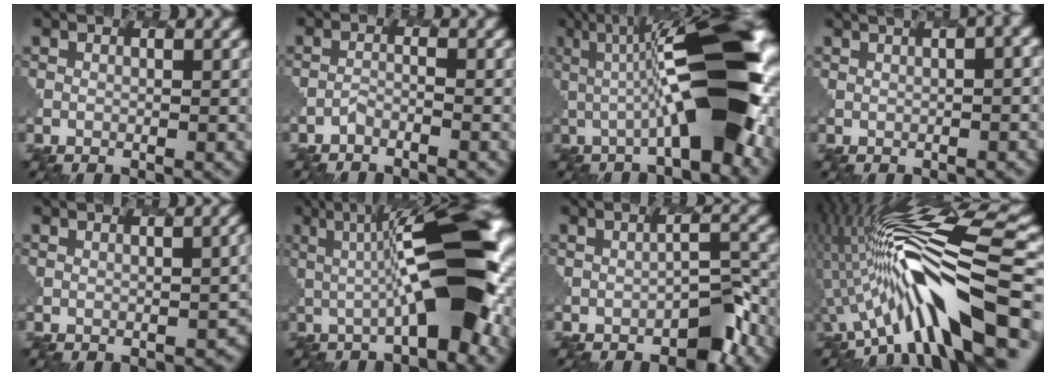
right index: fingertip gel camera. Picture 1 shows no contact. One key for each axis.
{"total": 2.9, "fx": -1.9, "fy": -0.7, "fz": -2.0, "tx": -0.008, "ty": 0.000, "tz": -0.047}
{"total": 9.4, "fx": 0.1, "fy": 1.5, "fz": 9.3, "tx": -0.143, "ty": 0.024, "tz": -0.021}
{"total": 15.1, "fx": 4.5, "fy": 7.4, "fz": 12.4, "tx": -0.110, "ty": 0.069, "tz": 0.044}
{"total": 4.0, "fx": -0.7, "fy": 1.8, "fz": 3.5, "tx": -0.028, "ty": -0.006, "tz": -0.005}
{"total": 8.8, "fx": 0.7, "fy": 1.5, "fz": 8.7, "tx": -0.130, "ty": 0.020, "tz": -0.011}
{"total": 3.6, "fx": -3.4, "fy": 0.9, "fz": 1.0, "tx": -0.036, "ty": 0.004, "tz": -0.064}
{"total": 10.3, "fx": -3.3, "fy": 2.8, "fz": 9.4, "tx": -0.186, "ty": 0.025, "tz": -0.066}